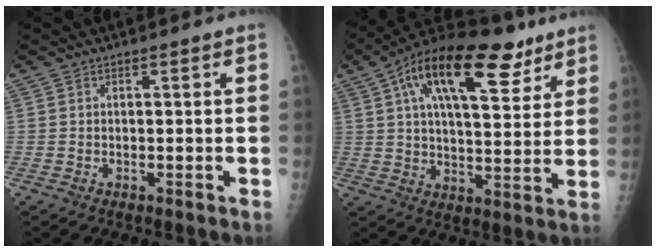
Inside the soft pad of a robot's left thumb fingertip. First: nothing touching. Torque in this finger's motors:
{"motor_torque": [0.41, 0.49, 1.64, -1.13, 0.30]}